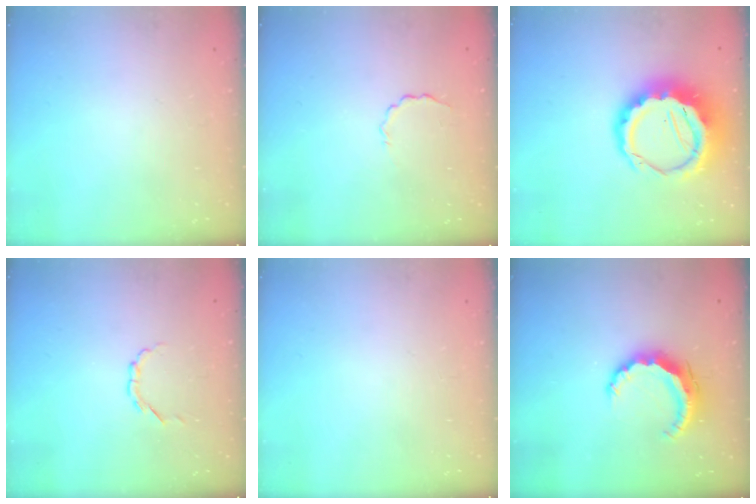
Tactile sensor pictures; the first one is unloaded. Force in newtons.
{"total": 2.6, "press": 2.5, "slide": 0.8}
{"total": 13.2, "press": 12.9, "slide": 2.8}
{"total": 2.6, "press": 2.4, "slide": 0.9}
{"total": 0.0}
{"total": 7.9, "press": 7.9, "slide": 0.8}